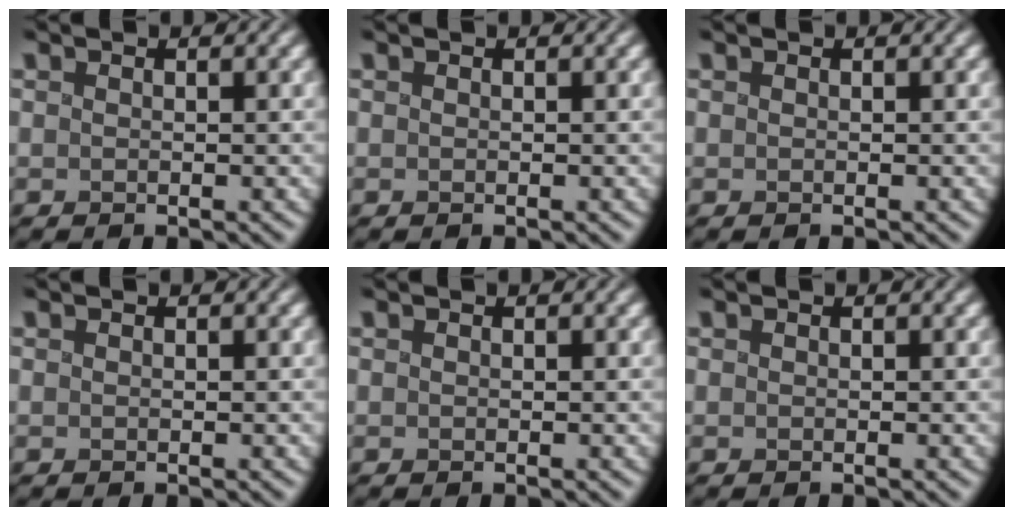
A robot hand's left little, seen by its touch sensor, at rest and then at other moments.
{"total": 0.0}
{"total": 0.0}
{"total": 0.0}
{"total": 0.0}
{"total": 0.0}